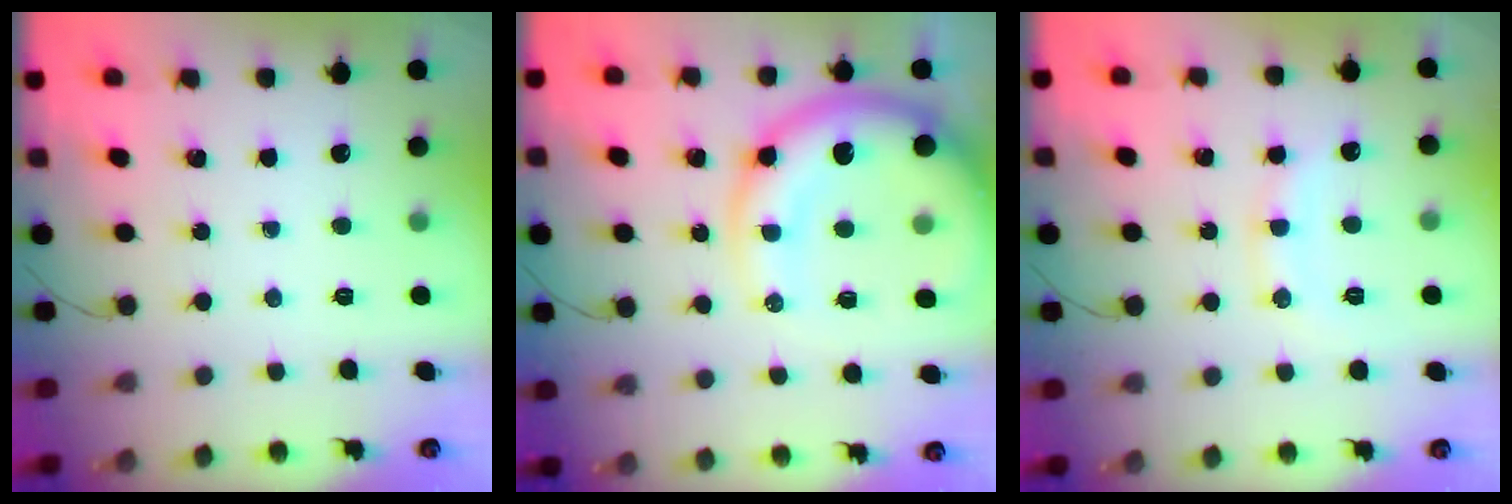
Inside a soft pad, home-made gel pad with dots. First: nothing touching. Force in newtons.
{"total": 17.3, "press": 16.9, "slide": 3.9}
{"total": 8.0, "press": 7.9, "slide": 1.0}